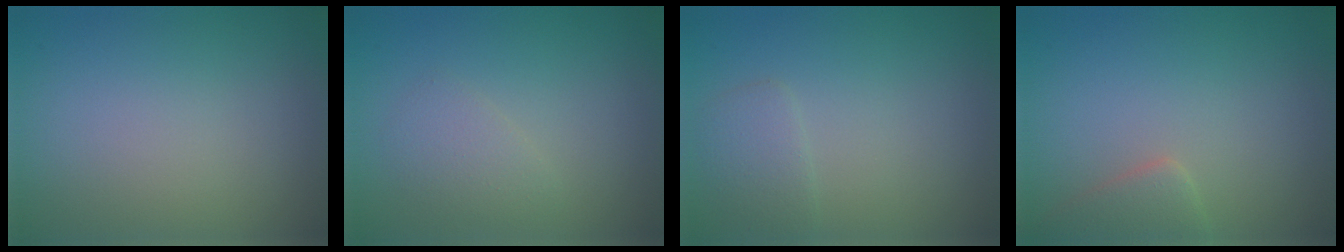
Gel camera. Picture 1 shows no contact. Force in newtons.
{"total": 1.5, "press": 1.5, "slide": 0.1}
{"total": 1.7, "press": 1.7, "slide": 0.1}
{"total": 2.3, "press": 2.3, "slide": 0.1}